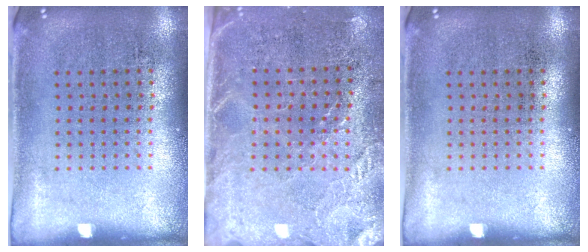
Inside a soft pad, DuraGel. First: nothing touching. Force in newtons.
{"total": 3.1, "press": 2.8, "slide": 1.3}
{"total": 0.0}